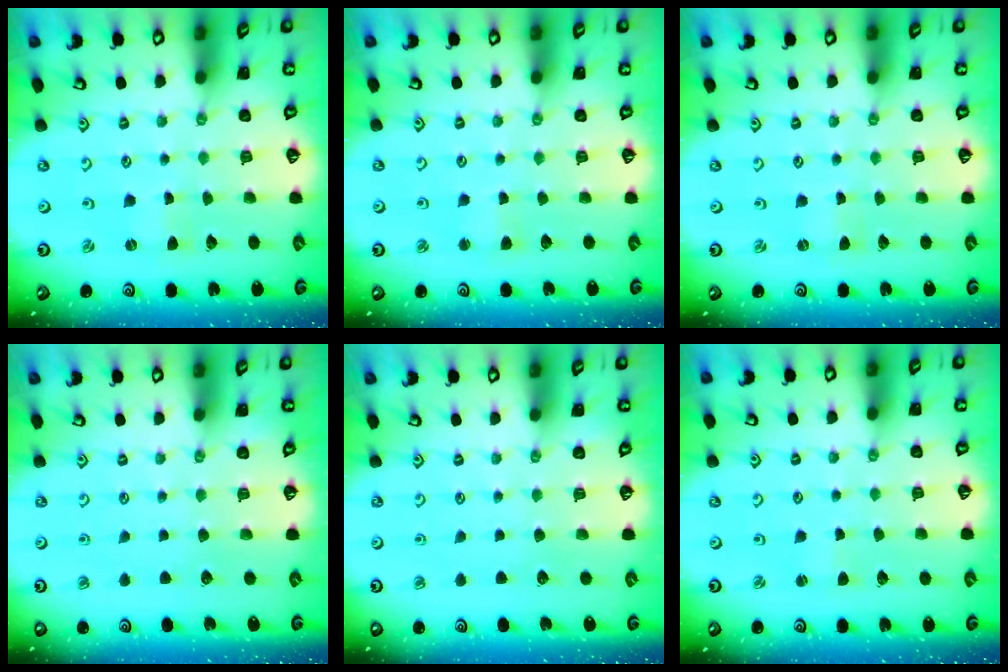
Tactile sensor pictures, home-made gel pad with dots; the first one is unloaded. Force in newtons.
{"total": 2.2, "press": 2.2, "slide": 0.2}
{"total": 0.0}
{"total": 0.0}
{"total": 0.0}
{"total": 1.1, "press": 1.1, "slide": 0.2}